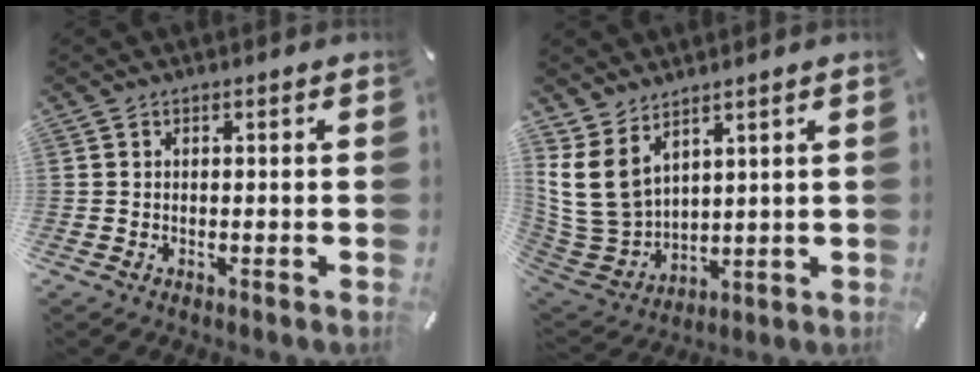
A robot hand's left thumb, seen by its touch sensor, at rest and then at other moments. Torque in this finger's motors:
{"motor_torque": [0.38, 0.46, 1.29, -1.48, 0.48]}